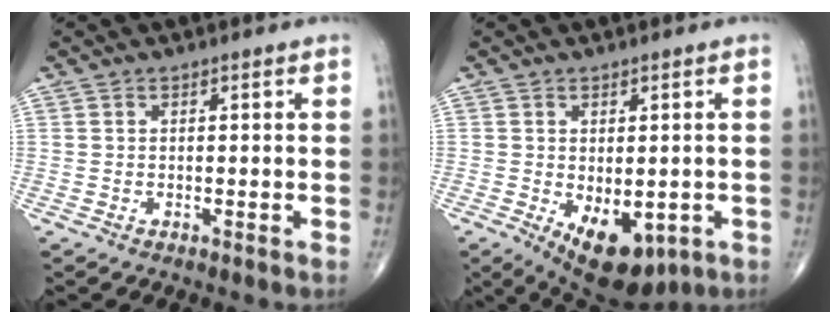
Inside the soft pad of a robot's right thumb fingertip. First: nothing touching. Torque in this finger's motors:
{"motor_torque": [-0.24, 0.74, 0.49, 0.36, 0.27]}